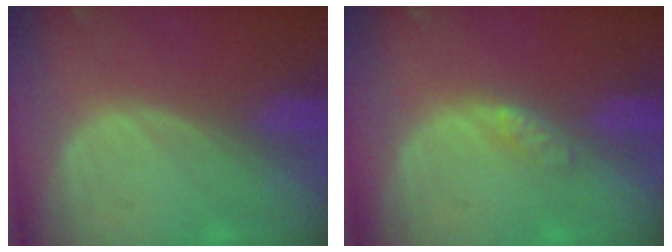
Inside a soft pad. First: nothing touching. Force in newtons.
{"total": 2.0, "press": 2.0, "slide": 0.1}